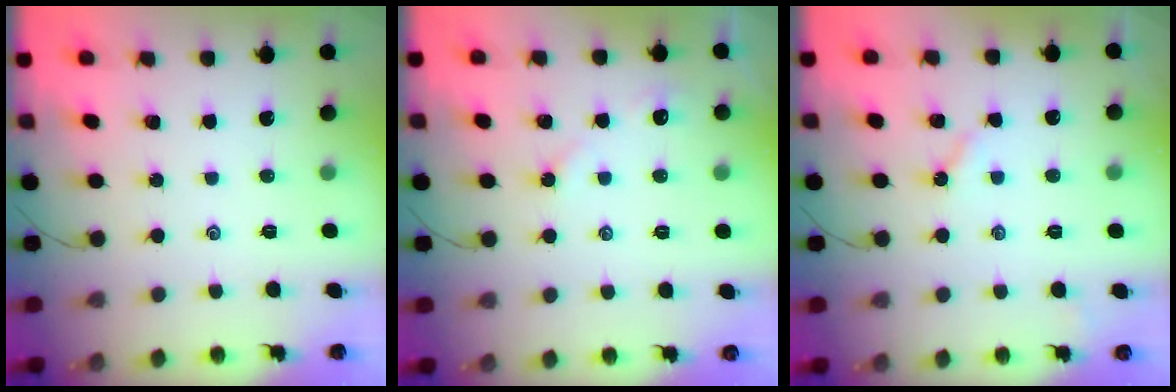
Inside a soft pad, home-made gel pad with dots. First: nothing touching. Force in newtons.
{"total": 4.2, "press": 4.2, "slide": 0.7}
{"total": 2.7, "press": 2.7, "slide": 0.3}